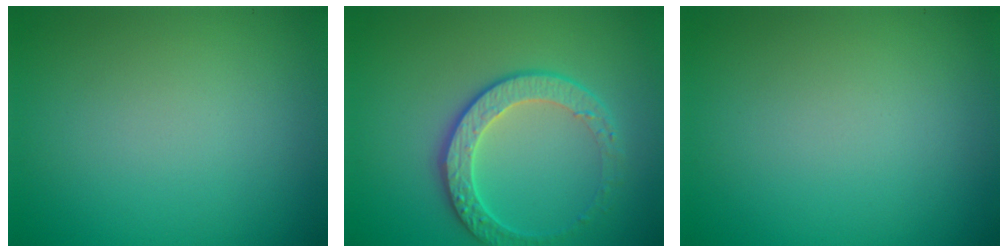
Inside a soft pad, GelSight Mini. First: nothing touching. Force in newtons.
{"total": 3.2, "press": 2.8, "slide": 1.6}
{"total": 0.0}